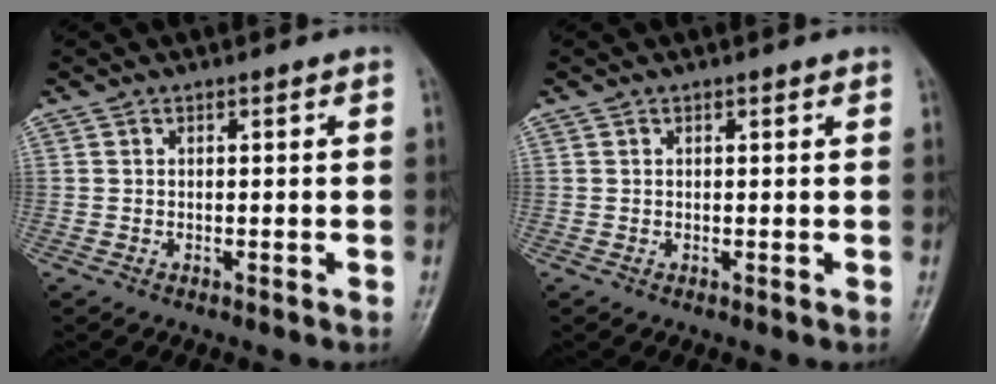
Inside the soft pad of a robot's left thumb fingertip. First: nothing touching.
{"total": 0.5, "force": [0.3, 0.1, 0.3], "torque": [-0.005, -0.001, 0.003]}